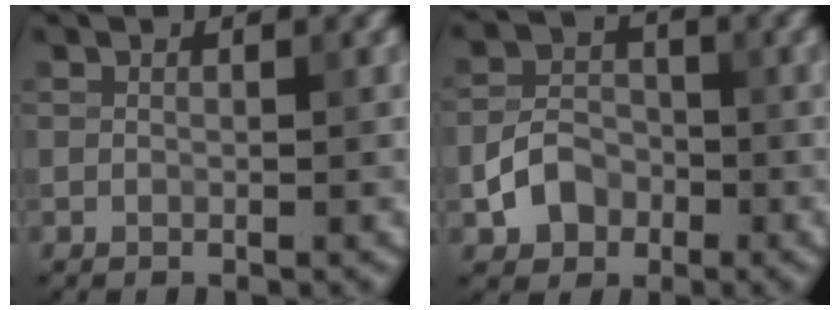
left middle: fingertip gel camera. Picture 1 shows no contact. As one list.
[{"total": 3.9, "force": [-1.6, 3.0, 1.9], "torque": [-0.035, 0.003, -0.031]}]